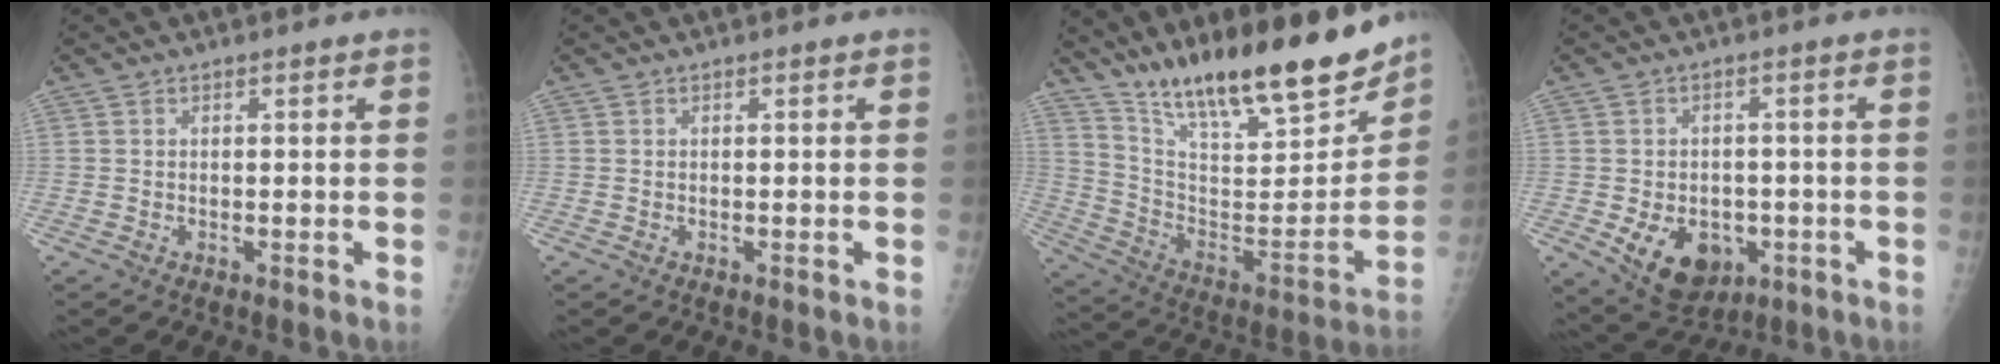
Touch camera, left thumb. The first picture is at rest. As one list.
[{"total": 0.0}, {"total": 25.2, "force": [19.3, 6.0, 15.1], "torque": [-0.212, -0.089, 0.322]}, {"total": 10.7, "force": [-3.6, 7.7, 6.5], "torque": [-0.080, 0.008, -0.039]}]